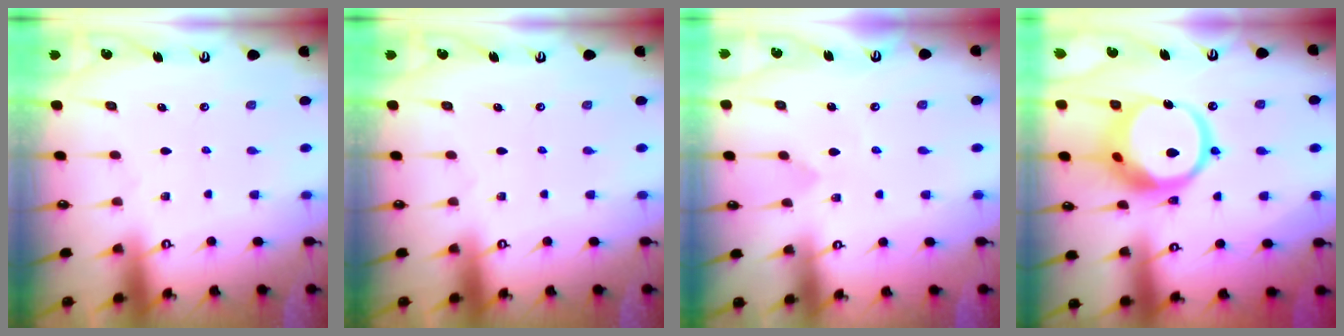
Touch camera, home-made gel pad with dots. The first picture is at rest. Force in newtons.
{"total": 0.0}
{"total": 1.0, "press": 1.0, "slide": 0.1}
{"total": 16.8, "press": 16.7, "slide": 1.8}